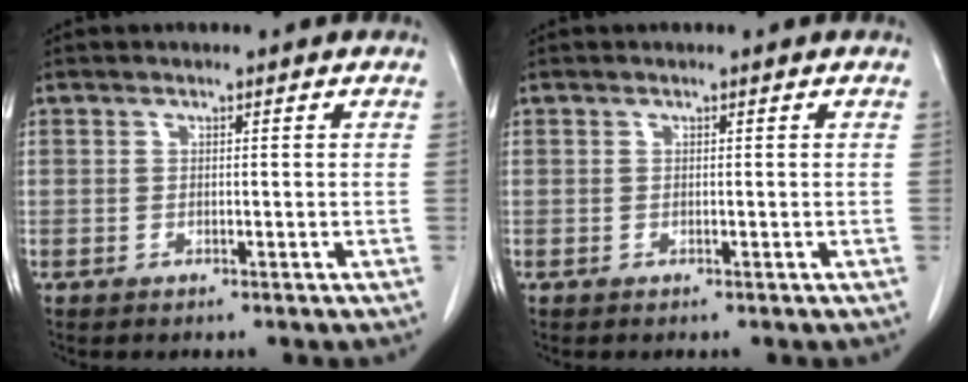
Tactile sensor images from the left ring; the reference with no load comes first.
{"total": 0.0}